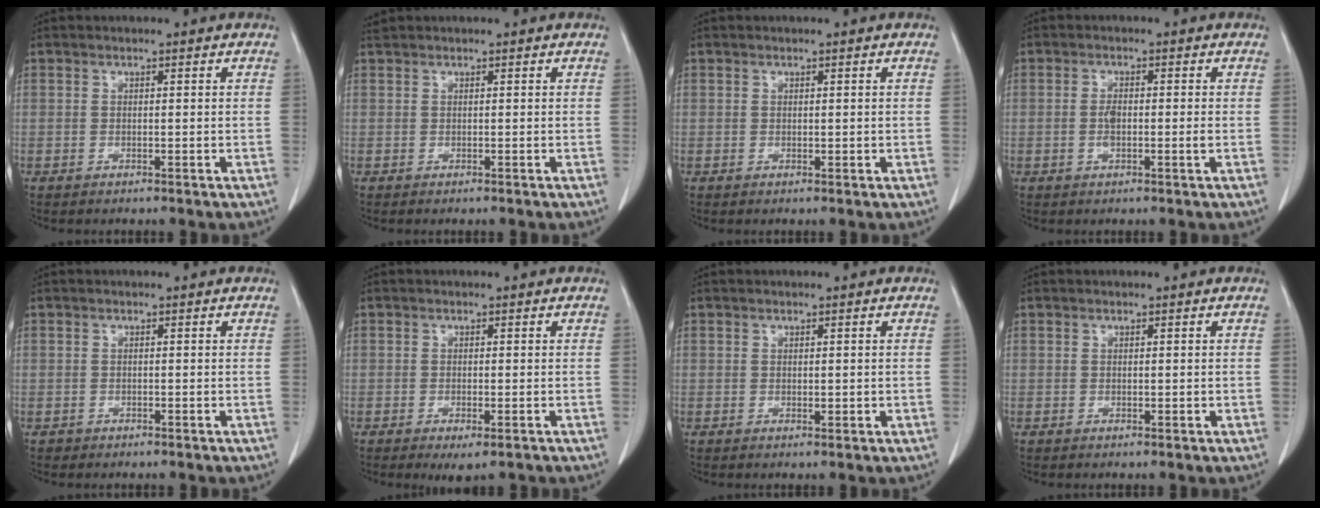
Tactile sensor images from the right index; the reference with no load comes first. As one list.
[{"total": 0.6, "force": [0.5, 0.1, 0.3], "torque": [-0.015, 0.018, 0.013]}, {"total": 0.5, "force": [0.1, 0.3, 0.4], "torque": [-0.004, -0.002, 0.005]}, {"total": 2.9, "force": [-0.4, 0.7, 2.8], "torque": [-0.060, -0.002, -0.008]}, {"total": 0.6, "force": [-0.4, 0.5, -0.1], "torque": [-0.004, 0.003, -0.007]}, {"total": 2.9, "force": [-1.8, 0.8, 2.1], "torque": [-0.025, -0.005, -0.023]}, {"total": 0.8, "force": [0.1, 0.4, 0.7], "torque": [-0.008, -0.003, 0.004]}, {"total": 0.0}]